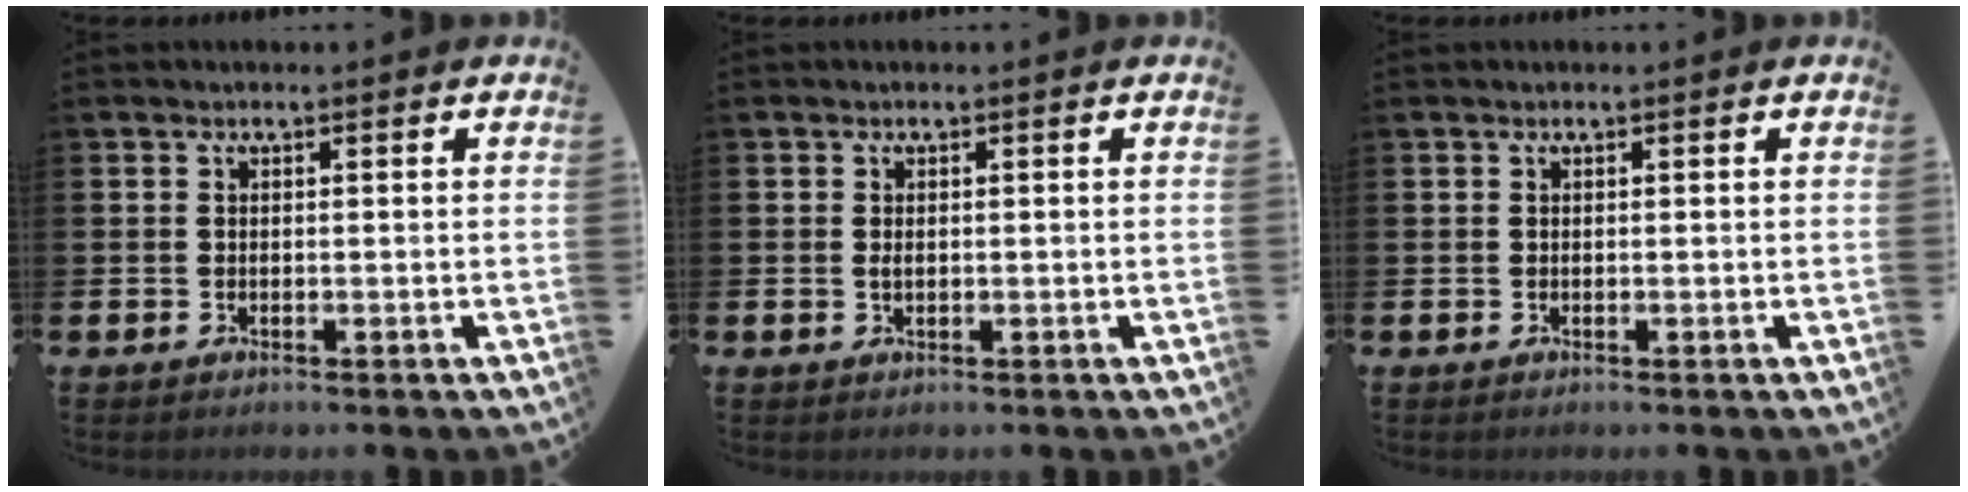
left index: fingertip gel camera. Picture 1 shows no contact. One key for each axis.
{"total": 0.8, "fx": 0.1, "fy": 0.5, "fz": 0.6, "tx": -0.009, "ty": 0.002, "tz": 0.000}
{"total": 0.0}